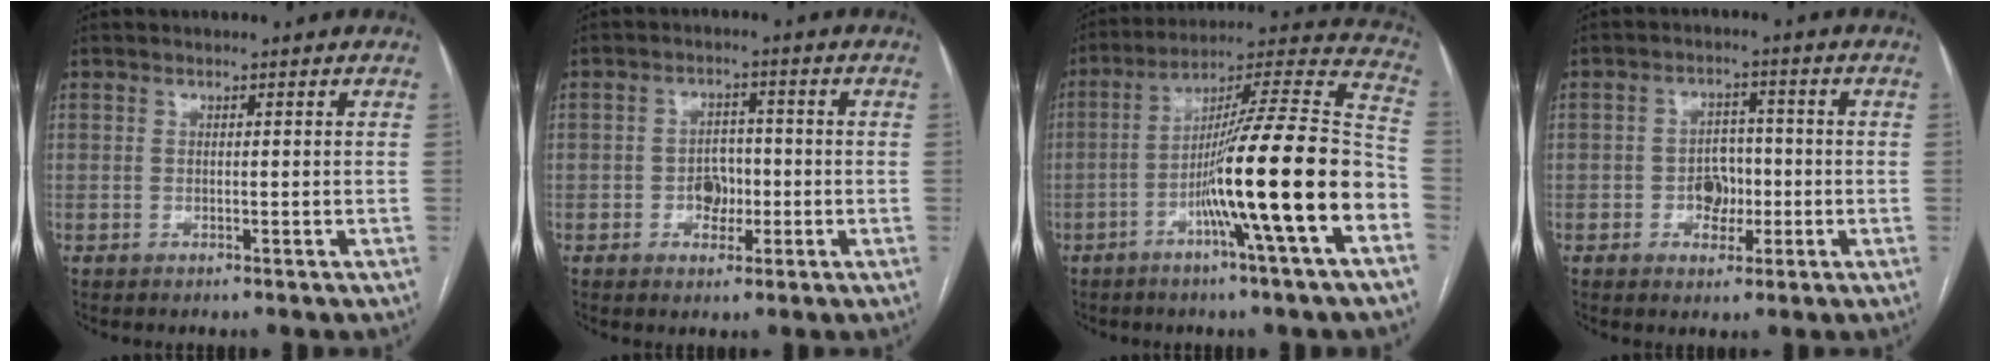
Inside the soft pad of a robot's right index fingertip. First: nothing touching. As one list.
[{"total": 4.1, "force": [-1.0, 3.1, 2.5], "torque": [-0.036, 0.009, -0.014]}, {"total": 20.4, "force": [-6.8, -1.1, 19.2], "torque": [-0.284, 0.004, -0.121]}, {"total": 4.7, "force": [-1.2, 3.5, 2.9], "torque": [-0.043, 0.011, -0.016]}]